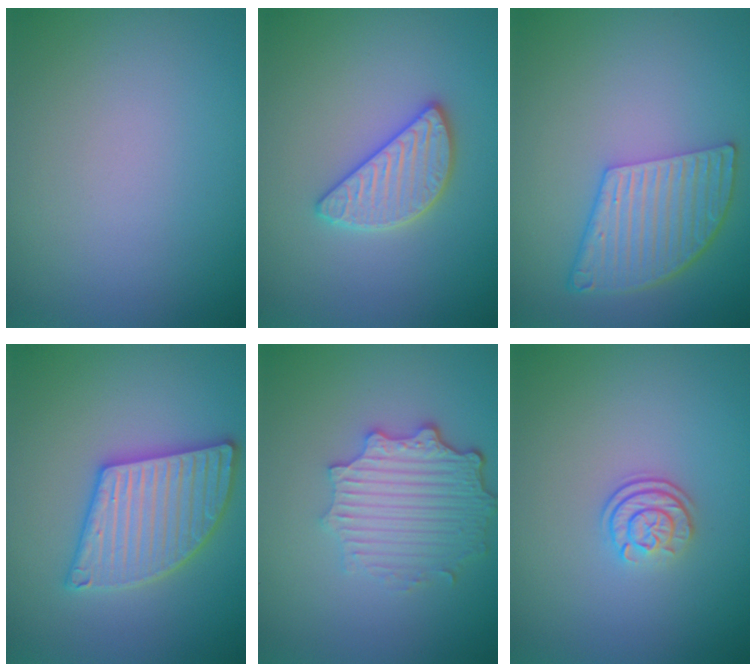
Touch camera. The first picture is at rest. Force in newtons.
{"total": 3.0, "press": 3.0, "slide": 0.2}
{"total": 5.7, "press": 4.3, "slide": 3.7}
{"total": 5.4, "press": 5.4, "slide": 0.6}
{"total": 4.5, "press": 3.6, "slide": 2.7}
{"total": 2.4, "press": 1.8, "slide": 1.5}